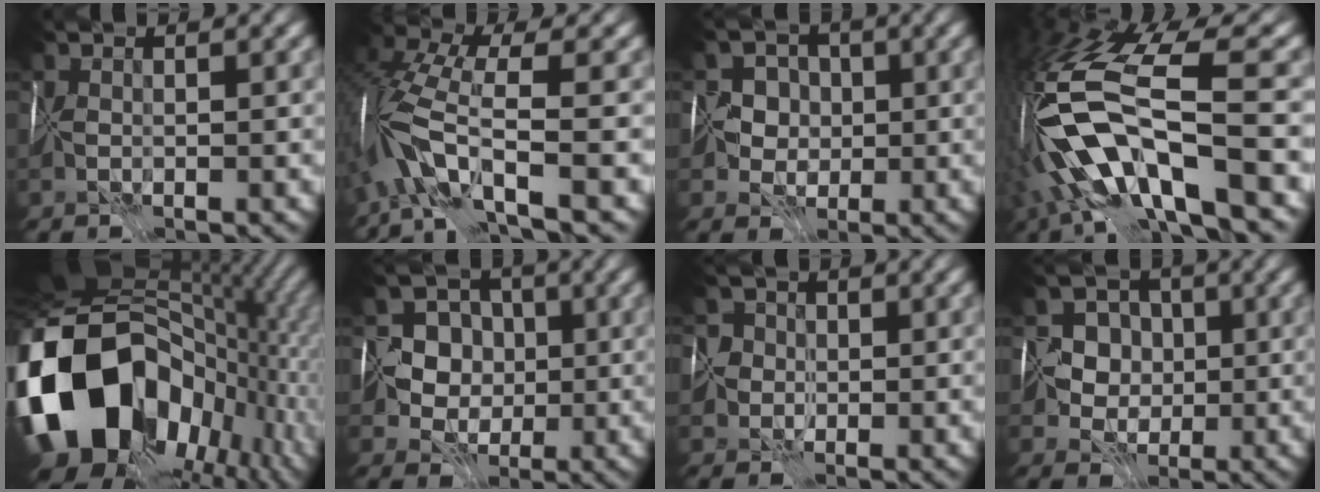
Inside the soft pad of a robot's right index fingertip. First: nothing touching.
{"total": 7.8, "force": [-3.0, 2.2, 6.9], "torque": [-0.137, 0.017, -0.070]}
{"total": 3.2, "force": [0.4, 3.1, 0.7], "torque": [0.014, 0.014, -0.005]}
{"total": 13.5, "force": [-3.0, 4.7, 12.2], "torque": [-0.254, -0.001, -0.035]}
{"total": 18.5, "force": [-4.2, 14.2, 11.0], "torque": [-0.256, -0.002, -0.073]}
{"total": 6.8, "force": [0.1, 6.4, 2.4], "torque": [-0.023, 0.024, -0.027]}
{"total": 3.8, "force": [0.0, 3.6, 1.2], "torque": [-0.002, 0.026, -0.027]}
{"total": 5.0, "force": [0.4, 4.7, 1.6], "torque": [0.000, 0.017, -0.021]}